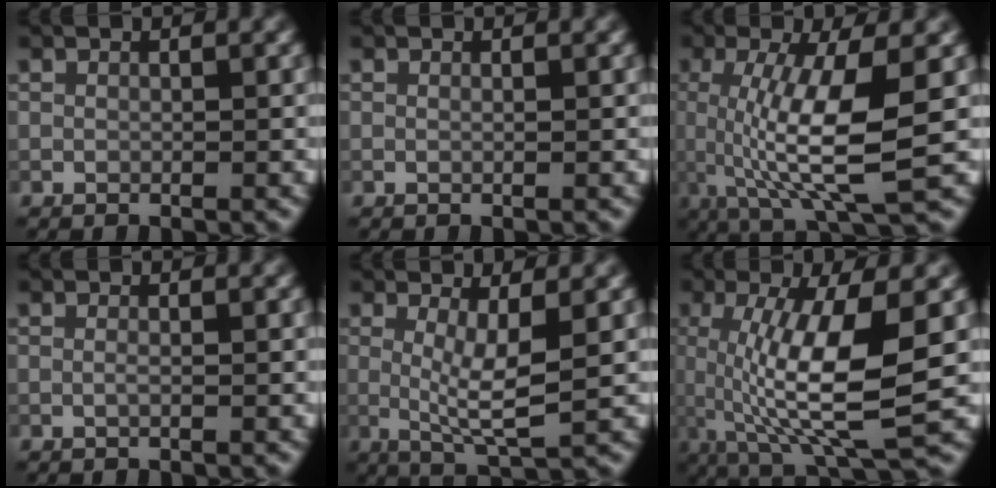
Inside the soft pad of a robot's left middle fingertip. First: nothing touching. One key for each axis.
{"total": 0.0}
{"total": 8.7, "fx": -0.2, "fy": 2.3, "fz": 8.4, "tx": -0.145, "ty": -0.011, "tz": 0.002}
{"total": 0.6, "fx": -0.1, "fy": 0.1, "fz": 0.6, "tx": -0.012, "ty": -0.003, "tz": -0.006}
{"total": 4.6, "fx": 0.2, "fy": 0.9, "fz": 4.5, "tx": -0.086, "ty": -0.010, "tz": 0.006}
{"total": 9.7, "fx": -0.1, "fy": 2.6, "fz": 9.3, "tx": -0.163, "ty": -0.012, "tz": 0.004}